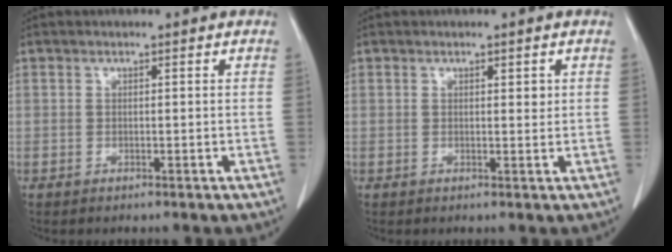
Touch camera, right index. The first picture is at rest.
{"total": 1.3, "force": [0.5, 0.5, 1.0], "torque": [-0.015, -0.001, 0.007]}